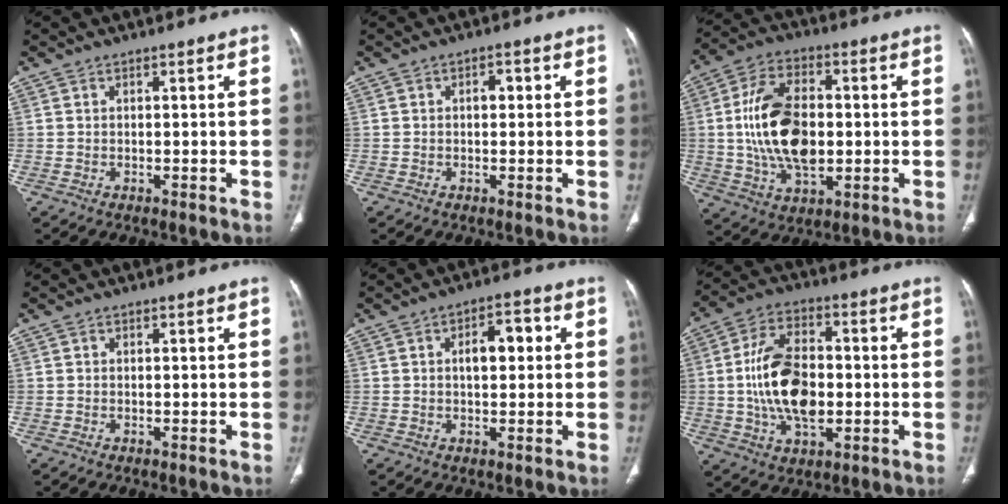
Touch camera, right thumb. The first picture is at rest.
{"total": 1.9, "force": [0.2, 1.2, 1.4], "torque": [-0.014, 0.007, 0.001]}
{"total": 17.0, "force": [0.0, 9.9, 13.8], "torque": [-0.246, 0.010, 0.004]}
{"total": 0.0}
{"total": 6.1, "force": [1.0, 3.3, 5.0], "torque": [-0.061, 0.015, 0.010]}
{"total": 15.5, "force": [-1.0, 9.0, 12.6], "torque": [-0.221, 0.013, -0.015]}